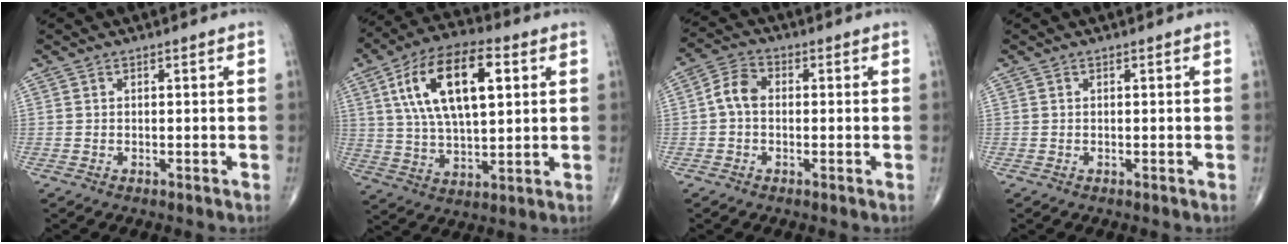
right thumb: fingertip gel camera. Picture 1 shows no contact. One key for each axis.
{"total": 18.5, "fx": 5.6, "fy": 8.5, "fz": 15.5, "tx": -0.268, "ty": 0.003, "tz": 0.097}
{"total": 4.9, "fx": -0.3, "fy": 3.4, "fz": 3.4, "tx": -0.060, "ty": 0.016, "tz": -0.016}
{"total": 0.0}